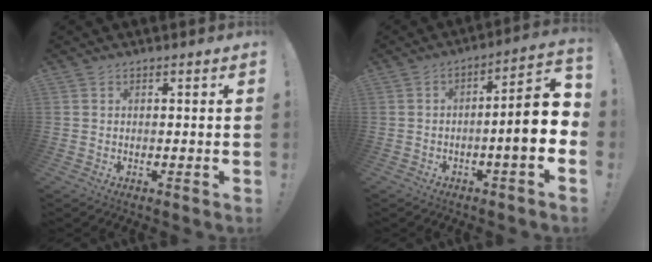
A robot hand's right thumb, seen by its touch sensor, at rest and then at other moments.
{"total": 11.3, "force": [-1.5, 1.3, 11.1], "torque": [-0.161, -0.002, -0.027]}